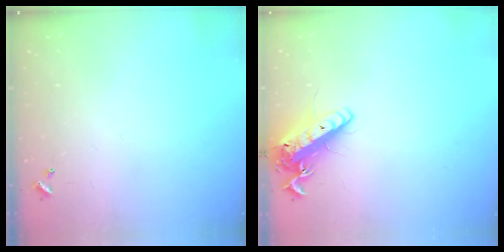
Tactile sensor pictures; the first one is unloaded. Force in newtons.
{"total": 14.0, "press": 13.8, "slide": 2.7}